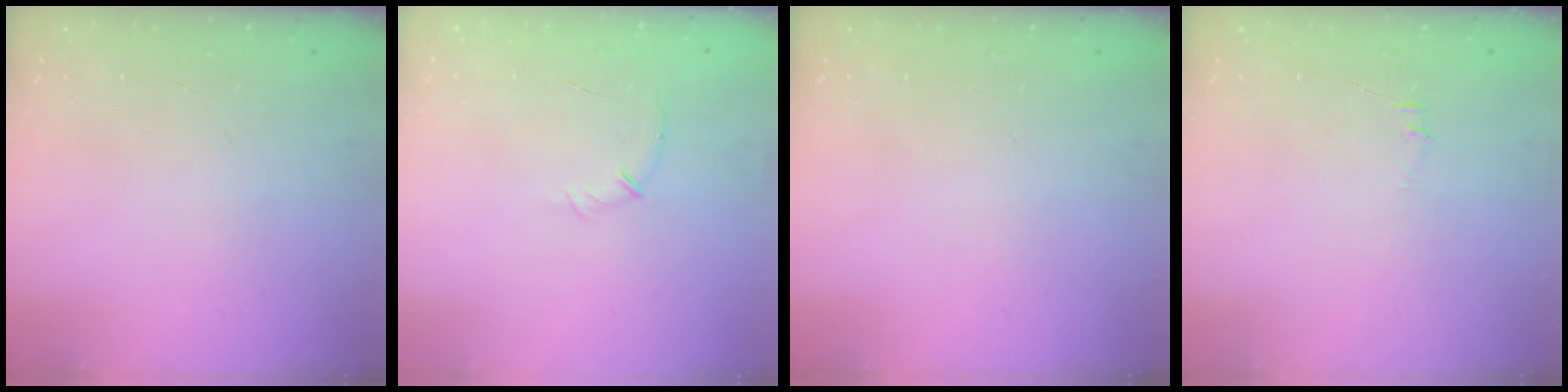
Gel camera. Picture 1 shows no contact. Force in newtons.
{"total": 5.7, "press": 5.5, "slide": 1.4}
{"total": 0.0}
{"total": 3.8, "press": 3.7, "slide": 0.9}